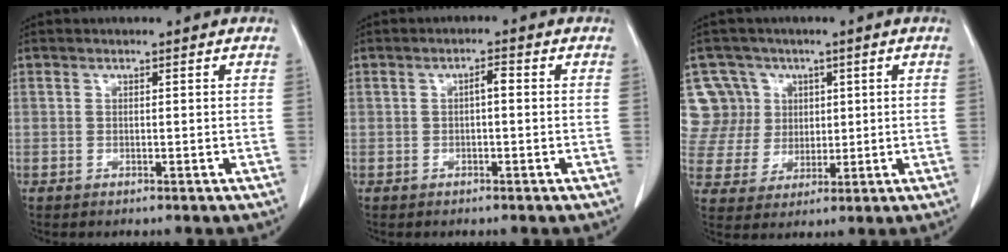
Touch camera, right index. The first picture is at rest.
{"total": 1.7, "force": [0.0, 0.5, 1.6], "torque": [-0.026, 0.006, 0.000]}
{"total": 9.0, "force": [3.3, 8.4, 0.1], "torque": [0.000, 0.028, 0.075]}